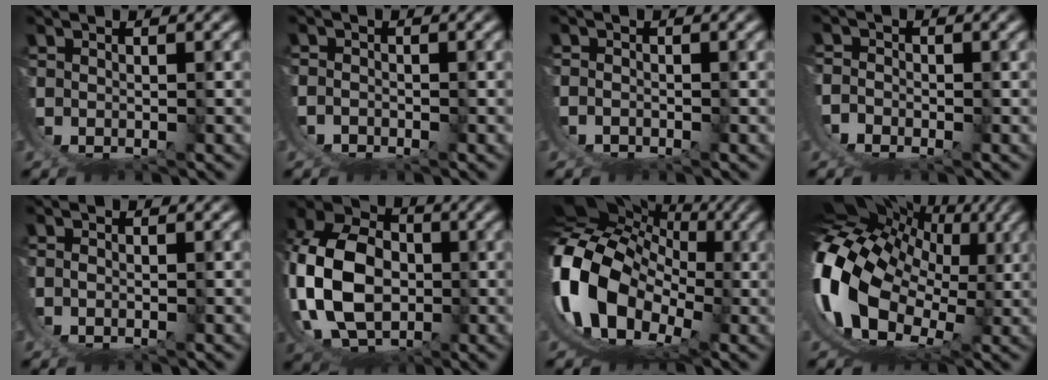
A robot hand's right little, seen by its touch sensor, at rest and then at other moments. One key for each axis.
{"total": 2.5, "fx": -0.2, "fy": 2.4, "fz": 0.7, "tx": -0.038, "ty": -0.014, "tz": -0.002}
{"total": 1.5, "fx": 0.0, "fy": 1.4, "fz": 0.4, "tx": -0.026, "ty": -0.006, "tz": 0.000}
{"total": 4.1, "fx": -0.2, "fy": 3.8, "fz": 1.3, "tx": -0.054, "ty": -0.018, "tz": -0.006}
{"total": 0.6, "fx": 0.1, "fy": 0.4, "fz": 0.4, "tx": -0.011, "ty": -0.001, "tz": 0.001}
{"total": 13.6, "fx": 3.3, "fy": 9.8, "fz": 8.7, "tx": -0.213, "ty": -0.035, "tz": 0.070}
{"total": 19.4, "fx": 2.8, "fy": 14.6, "fz": 12.5, "tx": -0.291, "ty": -0.037, "tz": 0.045}
{"total": 21.2, "fx": 3.7, "fy": 16.1, "fz": 13.3, "tx": -0.302, "ty": -0.033, "tz": 0.058}